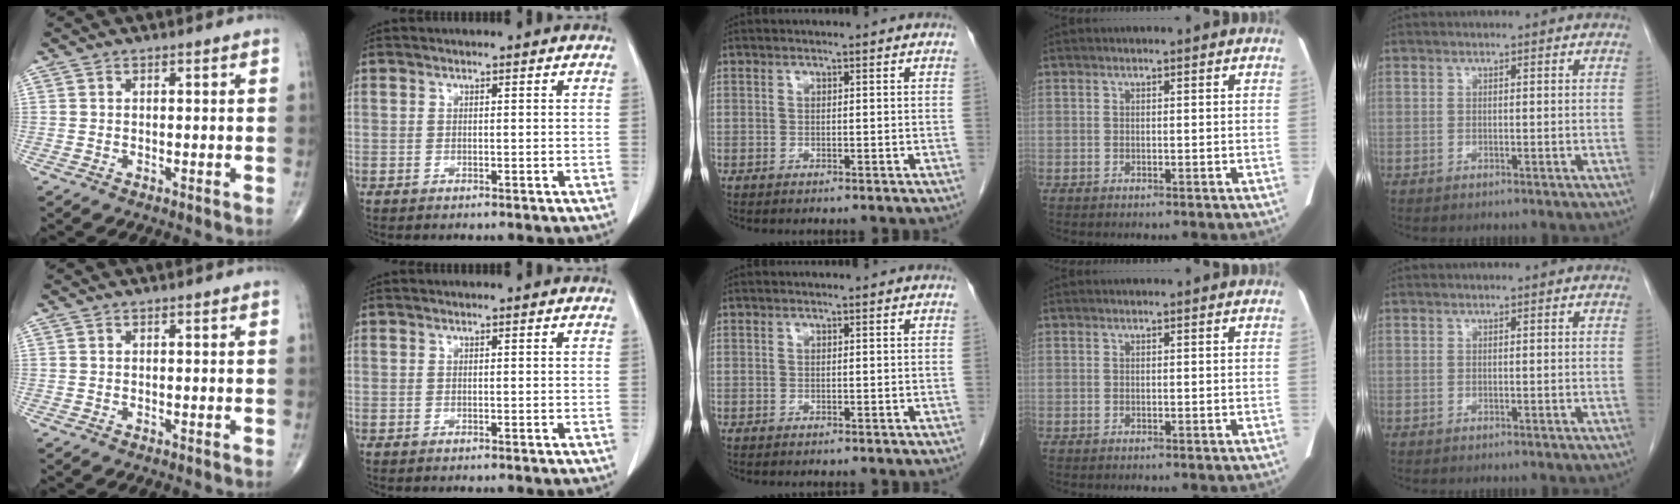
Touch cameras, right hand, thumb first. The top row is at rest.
{}